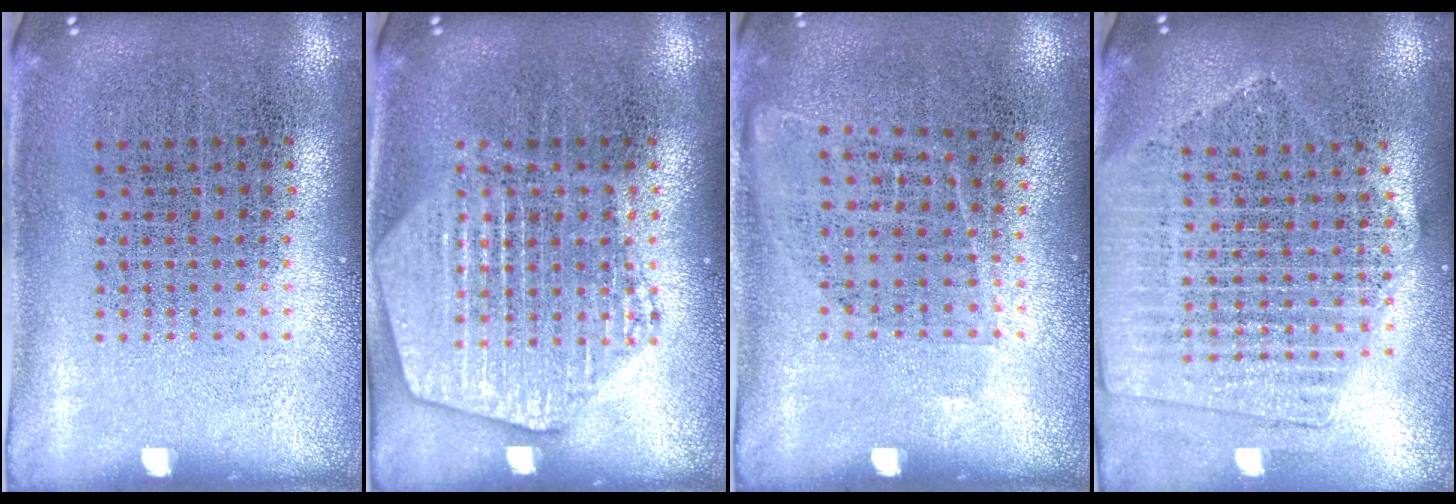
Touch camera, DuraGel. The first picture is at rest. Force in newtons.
{"total": 3.0, "press": 3.0, "slide": 0.3}
{"total": 0.9, "press": 0.7, "slide": 0.6}
{"total": 2.1, "press": 1.9, "slide": 0.8}